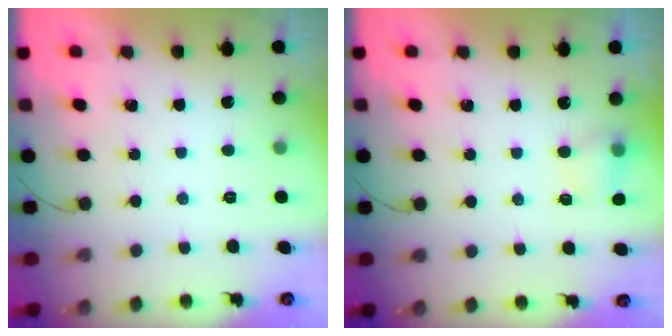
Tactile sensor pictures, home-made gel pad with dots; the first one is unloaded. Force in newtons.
{"total": 5.3, "press": 5.0, "slide": 1.7}